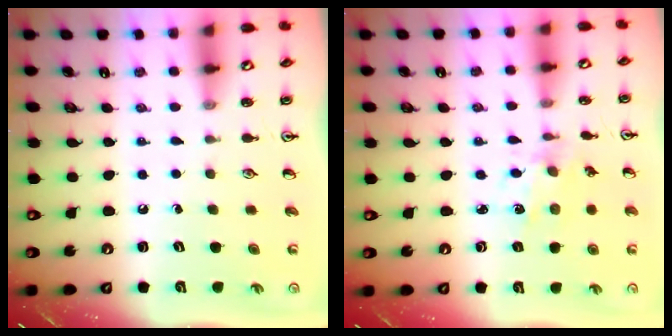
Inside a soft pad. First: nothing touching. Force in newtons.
{"total": 2.3, "press": 2.2, "slide": 0.6}